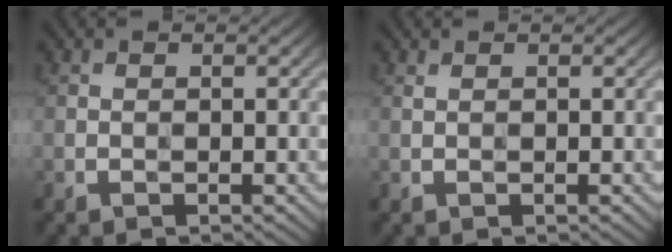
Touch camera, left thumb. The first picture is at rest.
{"total": 0.0}